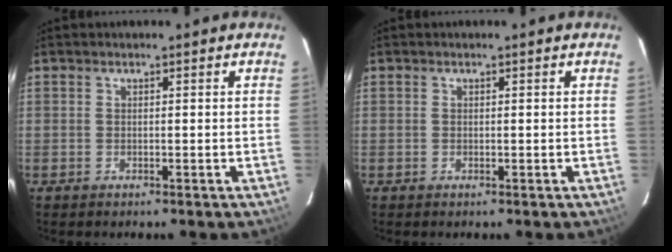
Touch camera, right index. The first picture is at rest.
{"total": 0.0}